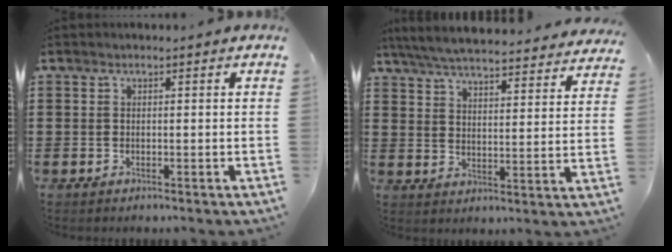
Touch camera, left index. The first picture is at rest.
{"total": 5.9, "force": [5.7, 0.0, 1.6], "torque": [-0.058, -0.040, 0.098]}